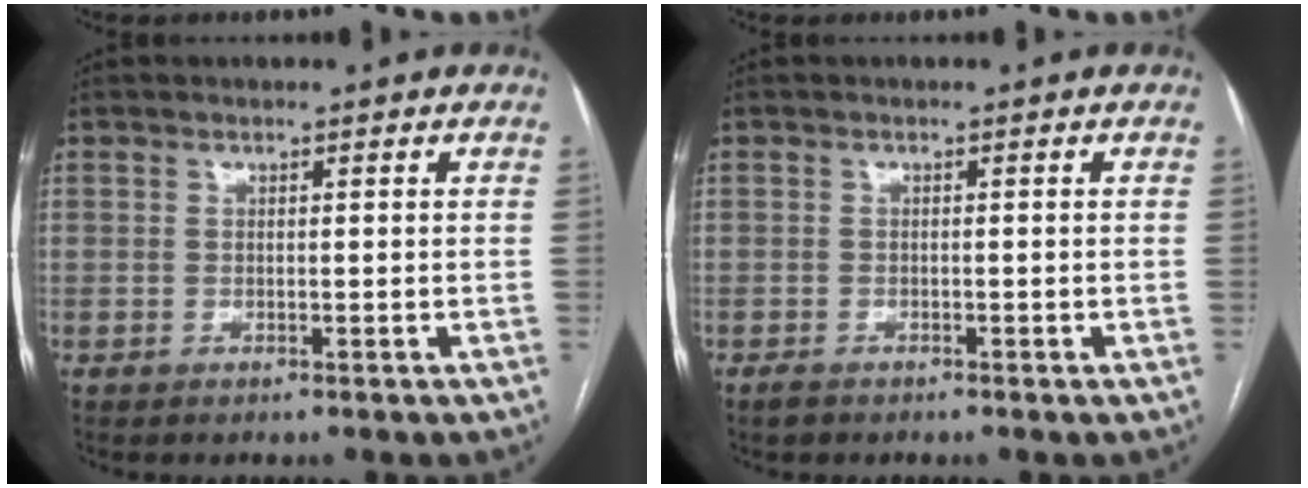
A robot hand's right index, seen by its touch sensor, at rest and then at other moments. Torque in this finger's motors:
{"motor_torque": [-1.12, 1.02, -1.05, -0.07]}